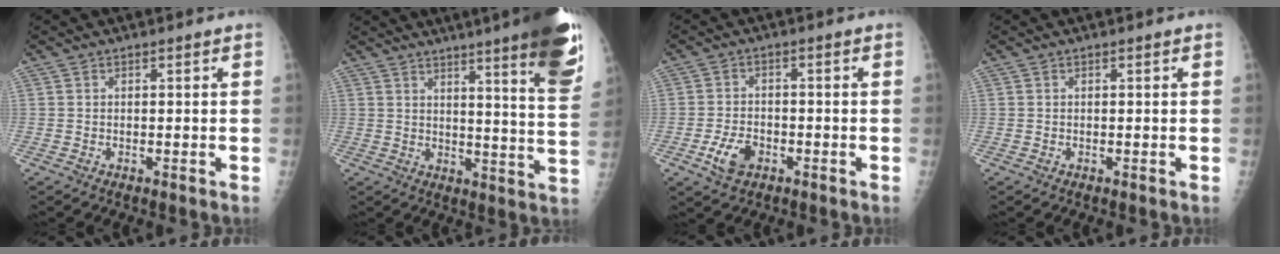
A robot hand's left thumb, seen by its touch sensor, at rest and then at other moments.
{"total": 19.4, "force": [12.2, 1.8, 15.0], "torque": [-0.175, -0.062, 0.148]}
{"total": 5.5, "force": [-2.5, 3.5, 3.4], "torque": [-0.063, 0.012, -0.044]}
{"total": 0.0}